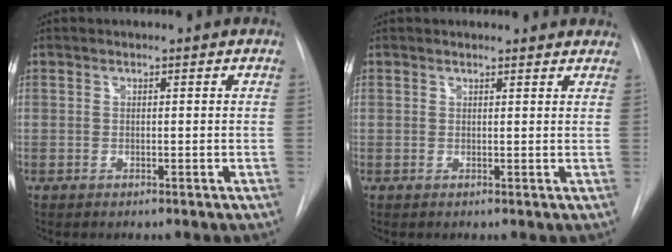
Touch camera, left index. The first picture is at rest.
{"total": 5.8, "force": [5.4, 1.7, 1.1], "torque": [0.000, 0.009, 0.047]}